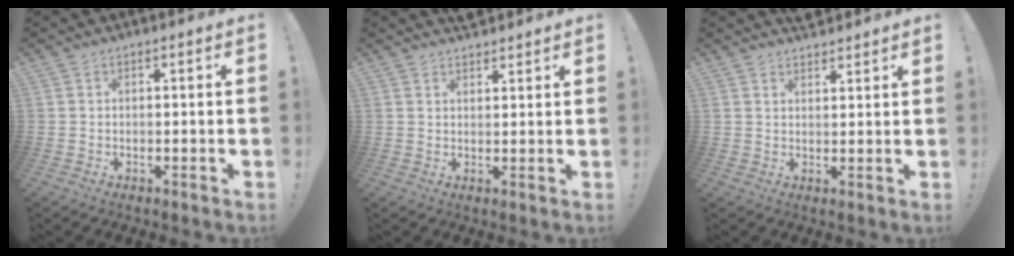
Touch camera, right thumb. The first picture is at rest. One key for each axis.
{"total": 3.0, "fx": 2.7, "fy": 1.2, "fz": 0.4, "tx": 0.002, "ty": -0.016, "tz": 0.050}
{"total": 3.4, "fx": 3.1, "fy": 1.3, "fz": 0.5, "tx": 0.007, "ty": -0.021, "tz": 0.056}